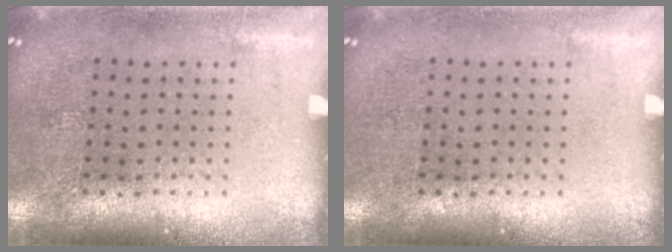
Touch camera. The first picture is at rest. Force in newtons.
{"total": 0.0}